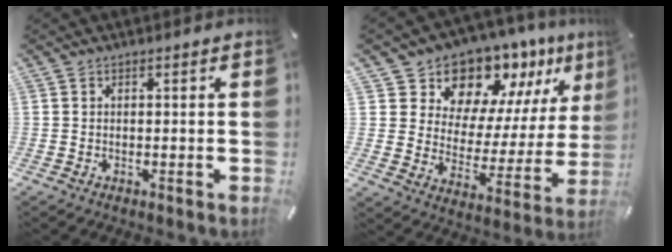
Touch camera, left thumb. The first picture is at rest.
{"total": 13.6, "force": [12.0, 6.3, 0.8], "torque": [-0.020, -0.135, 0.212]}